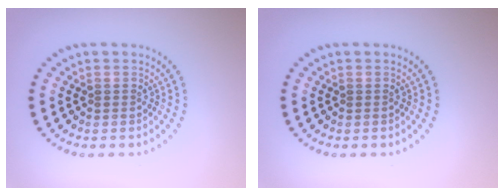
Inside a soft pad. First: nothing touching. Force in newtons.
{"total": 0.0}